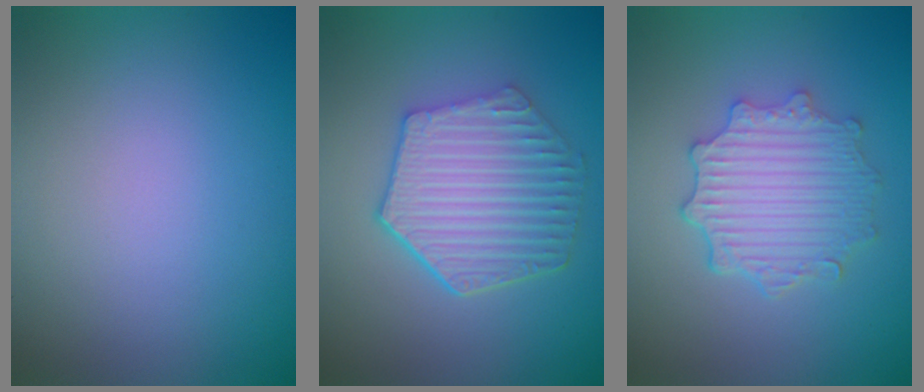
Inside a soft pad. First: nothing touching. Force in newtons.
{"total": 6.4, "press": 4.9, "slide": 4.1}
{"total": 4.7, "press": 3.8, "slide": 2.8}